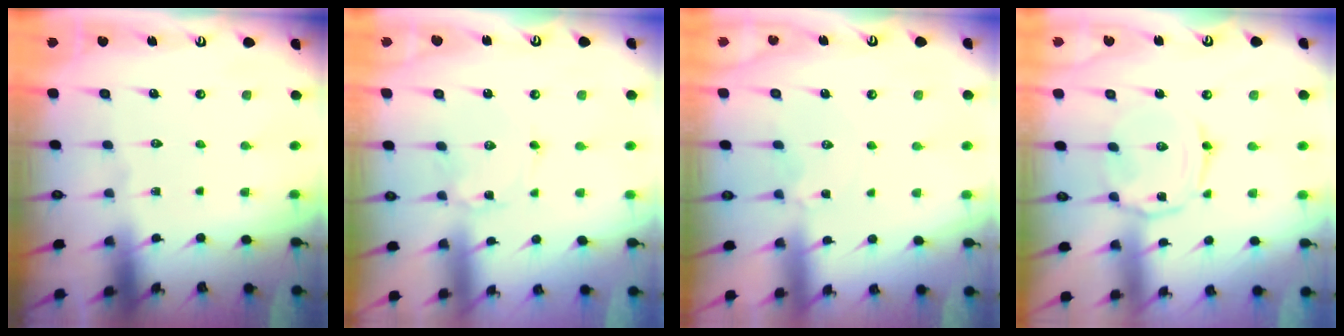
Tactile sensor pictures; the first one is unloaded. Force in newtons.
{"total": 1.4, "press": 1.4, "slide": 0.1}
{"total": 3.7, "press": 3.7, "slide": 0.5}
{"total": 4.0, "press": 4.0, "slide": 0.5}